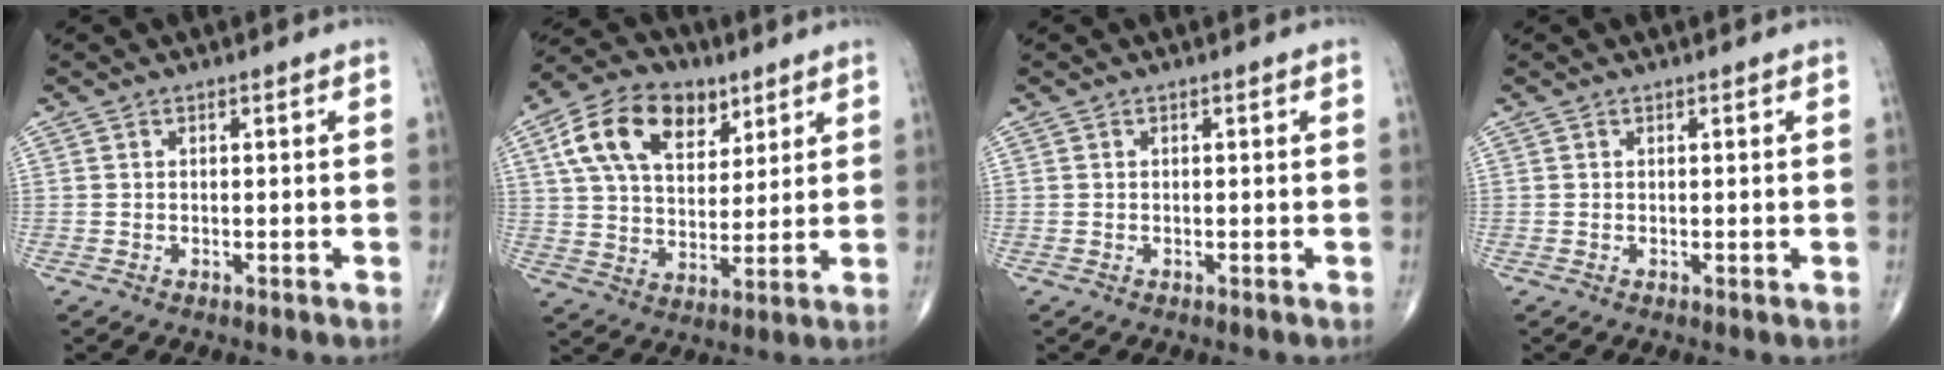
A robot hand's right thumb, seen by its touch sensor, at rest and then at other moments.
{"total": 16.2, "force": [7.3, 10.1, 10.4], "torque": [-0.160, -0.011, 0.131]}
{"total": 0.0}
{"total": 0.0}